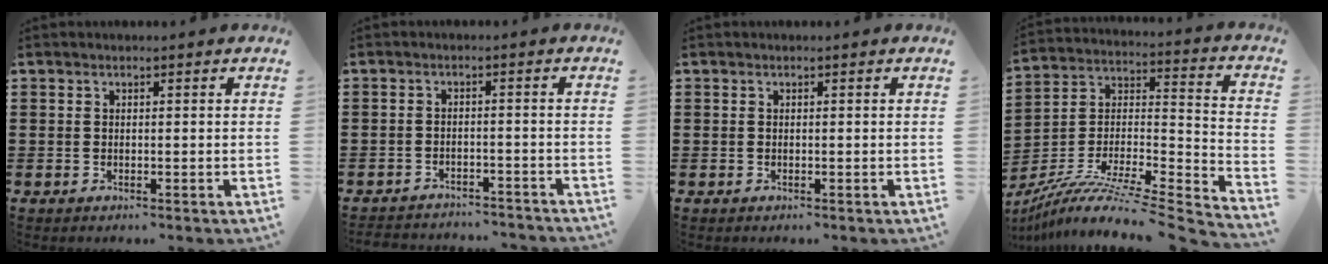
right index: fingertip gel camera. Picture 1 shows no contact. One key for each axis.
{"total": 2.6, "fx": -2.6, "fy": 0.2, "fz": 0.1, "tx": -0.007, "ty": 0.000, "tz": -0.056}
{"total": 0.0}
{"total": 7.3, "fx": -5.4, "fy": 1.2, "fz": 4.8, "tx": -0.090, "ty": -0.014, "tz": -0.109}